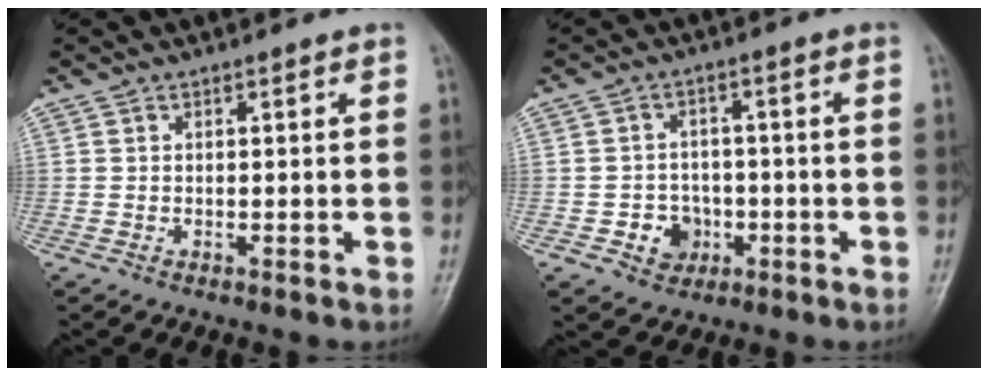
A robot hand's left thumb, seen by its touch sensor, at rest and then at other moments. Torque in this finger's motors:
{"motor_torque": [-0.13, 0.23, 0.27, 0.15, 0.00]}